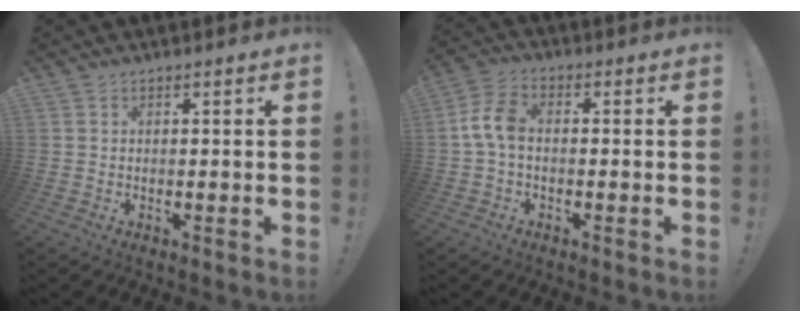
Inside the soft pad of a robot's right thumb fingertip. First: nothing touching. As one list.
[{"total": 7.4, "force": [-0.3, 4.4, 6.0], "torque": [-0.124, 0.011, -0.001]}]